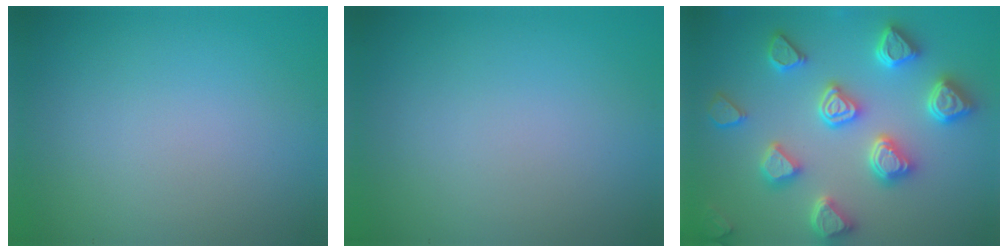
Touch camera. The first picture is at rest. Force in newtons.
{"total": 0.0}
{"total": 6.0, "press": 5.8, "slide": 1.8}